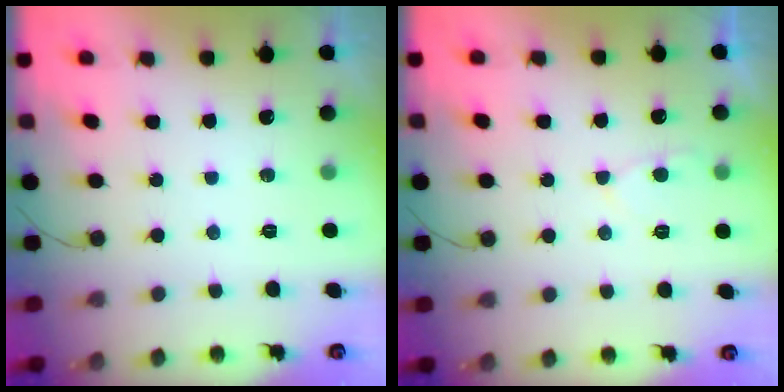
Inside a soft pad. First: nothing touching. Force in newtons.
{"total": 3.5, "press": 3.5, "slide": 0.4}